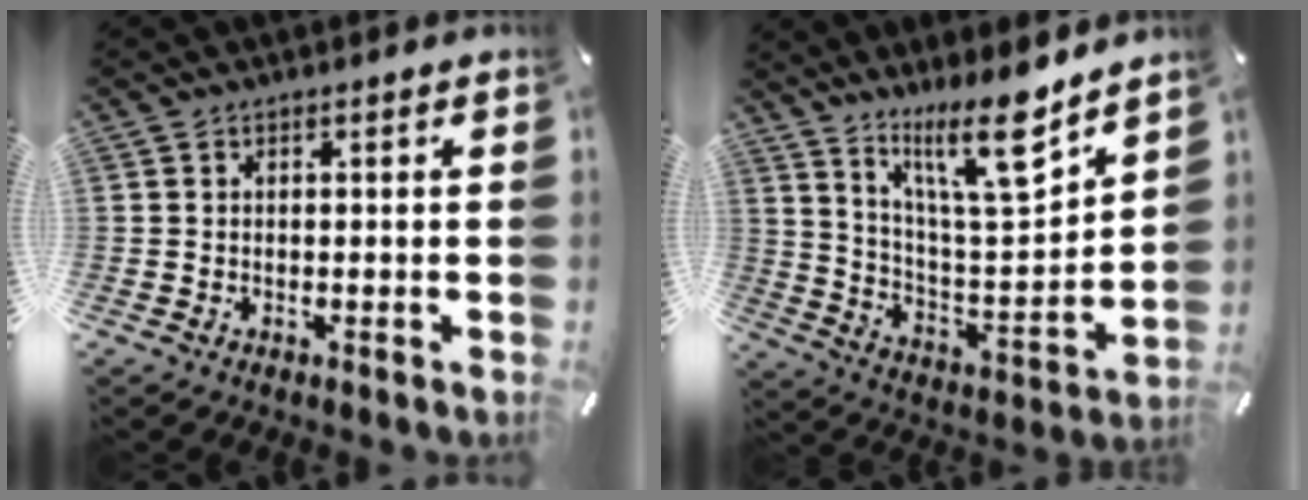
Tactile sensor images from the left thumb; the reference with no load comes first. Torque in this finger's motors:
{"motor_torque": [1.30, -0.62, 0.34, -0.20, 0.16]}